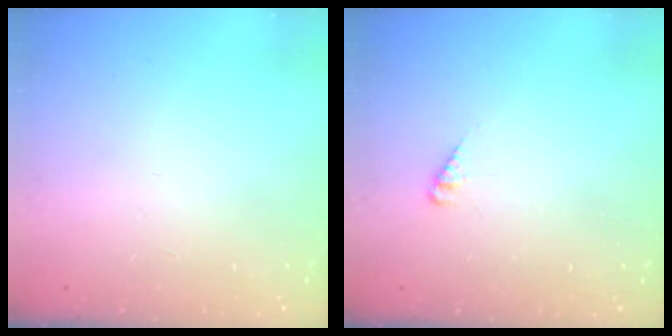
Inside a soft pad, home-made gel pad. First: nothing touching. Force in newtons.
{"total": 2.9, "press": 2.9, "slide": 0.2}